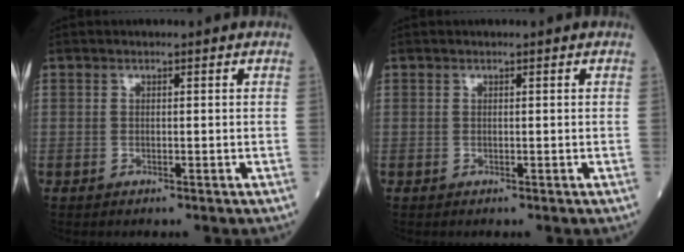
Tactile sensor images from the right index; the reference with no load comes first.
{"total": 0.0}